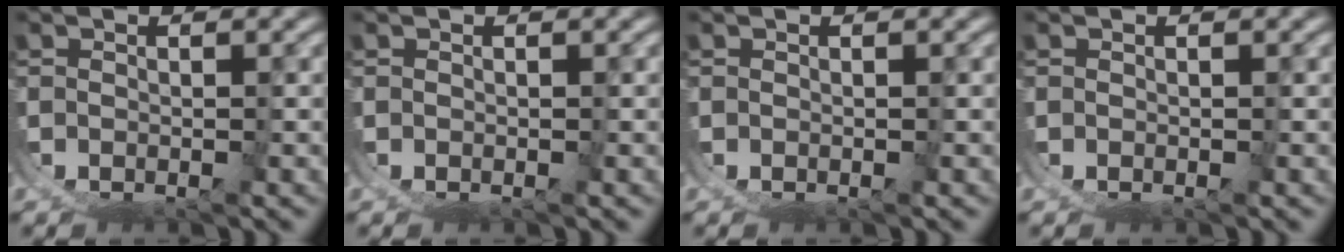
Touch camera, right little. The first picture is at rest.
{"total": 0.0}
{"total": 0.0}
{"total": 0.0}